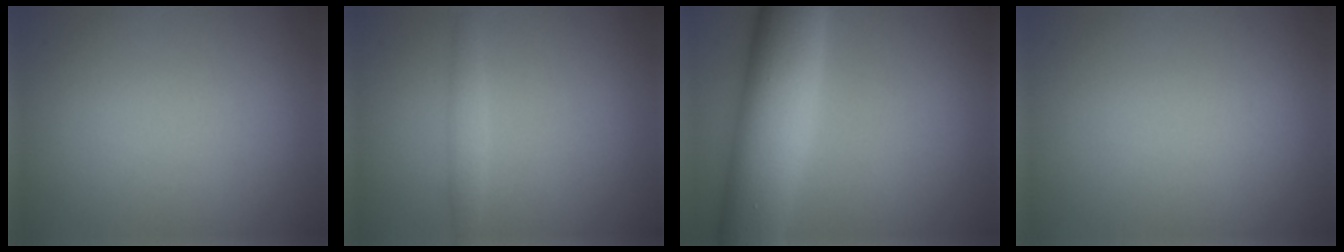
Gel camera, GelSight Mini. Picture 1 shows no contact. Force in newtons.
{"total": 1.4, "press": 1.4, "slide": 0.1}
{"total": 10.1, "press": 10.1, "slide": 0.2}
{"total": 0.0}